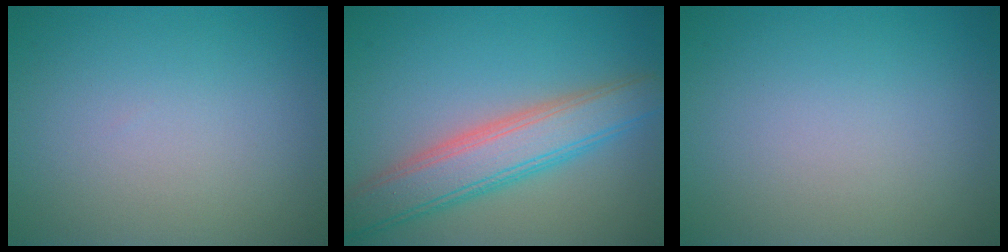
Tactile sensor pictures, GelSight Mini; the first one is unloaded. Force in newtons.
{"total": 6.0, "press": 6.0, "slide": 0.3}
{"total": 0.0}